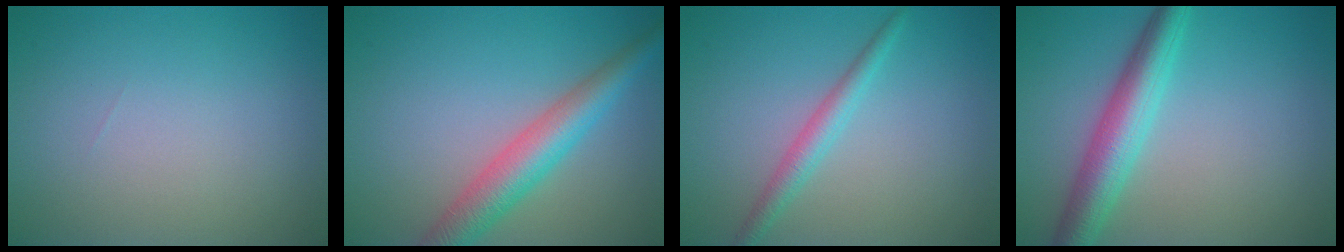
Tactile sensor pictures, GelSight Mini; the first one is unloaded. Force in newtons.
{"total": 5.0, "press": 5.0, "slide": 0.1}
{"total": 1.5, "press": 1.5, "slide": 0.1}
{"total": 5.0, "press": 5.0, "slide": 0.1}